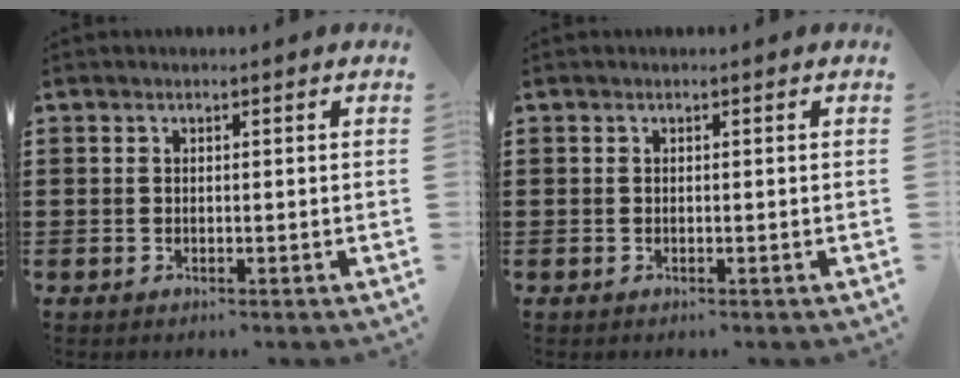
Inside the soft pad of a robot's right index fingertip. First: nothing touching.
{"total": 0.0}